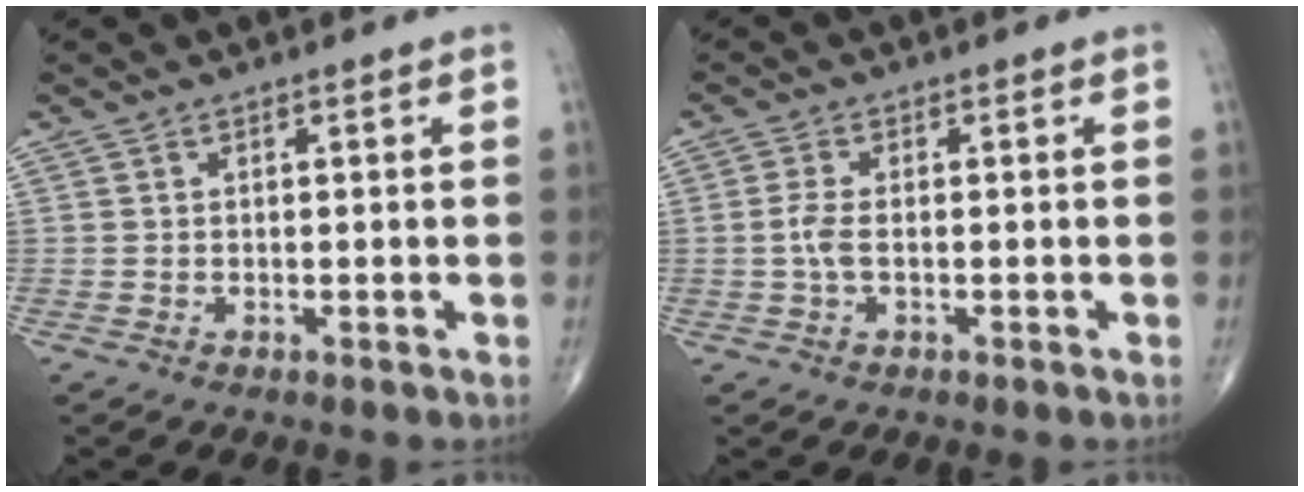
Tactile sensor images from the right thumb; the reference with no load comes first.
{"total": 3.0, "force": [-0.3, 1.3, 2.7], "torque": [-0.069, 0.004, -0.008]}